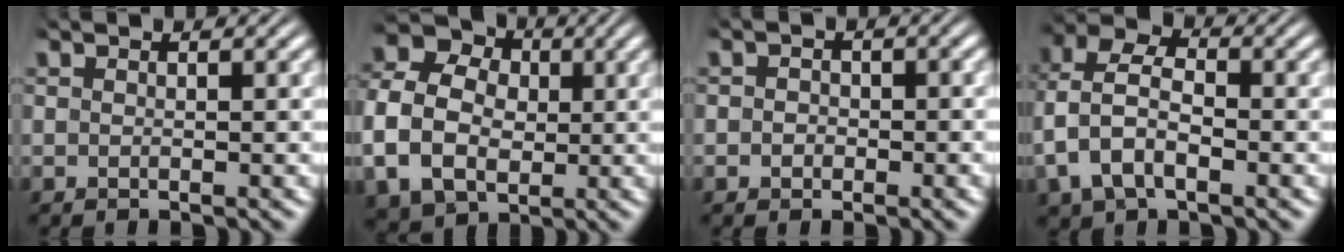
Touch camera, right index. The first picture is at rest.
{"total": 16.1, "force": [2.9, 13.5, 8.3], "torque": [-0.180, -0.001, 0.026]}
{"total": 1.3, "force": [-0.6, 1.2, 0.2], "torque": [0.000, 0.001, -0.015]}
{"total": 6.7, "force": [0.7, 5.2, 4.2], "torque": [-0.113, -0.010, 0.011]}